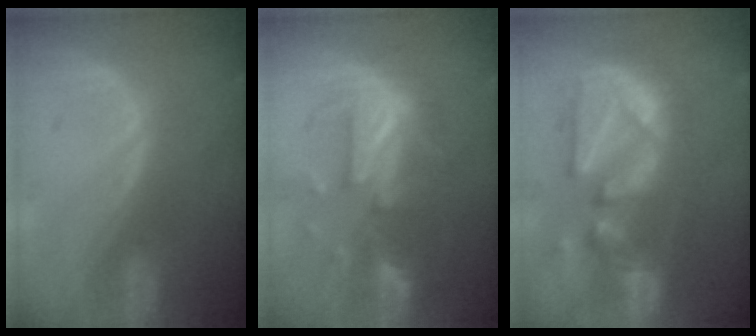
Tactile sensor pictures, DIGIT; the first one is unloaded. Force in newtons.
{"total": 10.0, "press": 8.8, "slide": 4.7}
{"total": 11.8, "press": 11.0, "slide": 4.5}